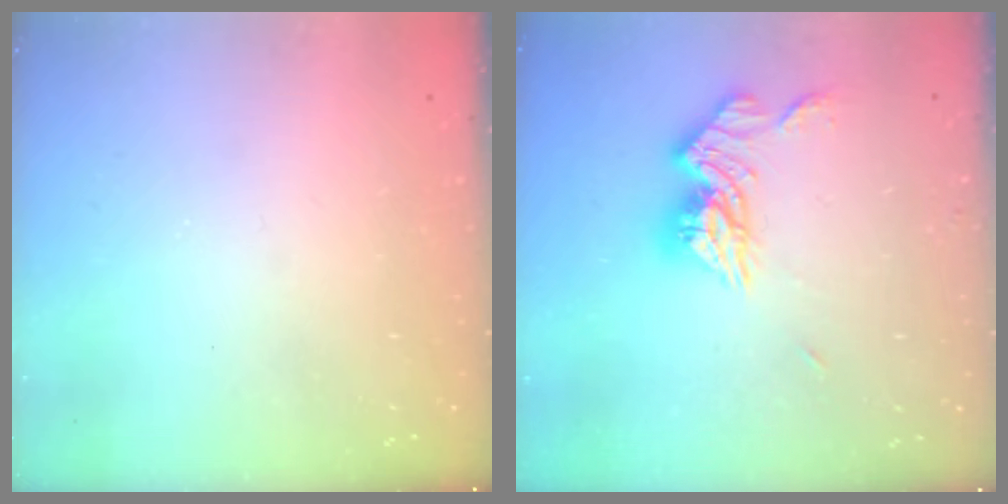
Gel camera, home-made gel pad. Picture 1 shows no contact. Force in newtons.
{"total": 12.5, "press": 12.5, "slide": 1.2}